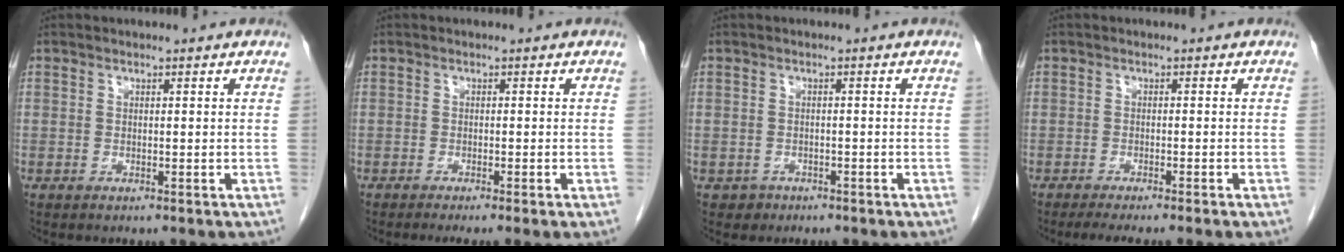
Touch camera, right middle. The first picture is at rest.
{"total": 3.9, "force": [-2.8, -0.7, 2.6], "torque": [-0.026, -0.011, -0.040]}
{"total": 1.4, "force": [-0.8, 1.1, -0.2], "torque": [0.002, 0.006, -0.012]}
{"total": 5.4, "force": [-4.3, -0.7, 3.2], "torque": [-0.034, -0.010, -0.066]}